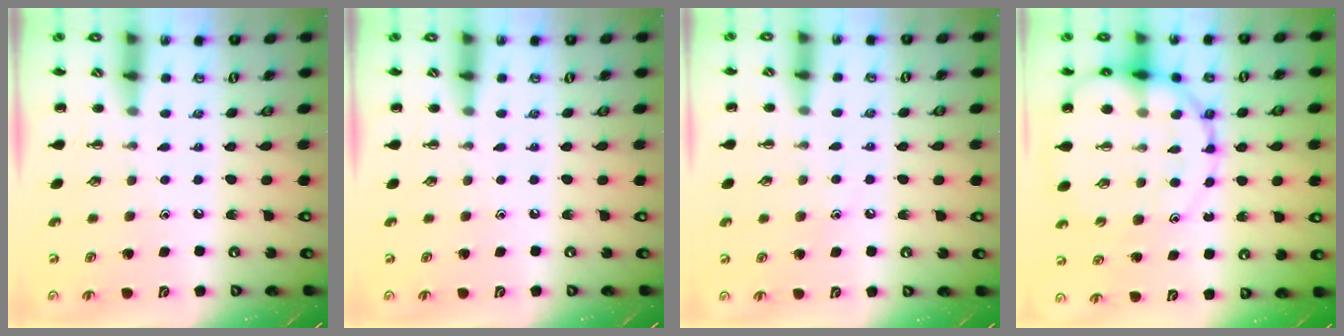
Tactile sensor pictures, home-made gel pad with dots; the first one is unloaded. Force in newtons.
{"total": 0.0}
{"total": 5.6, "press": 5.4, "slide": 1.6}
{"total": 17.2, "press": 17.0, "slide": 3.1}